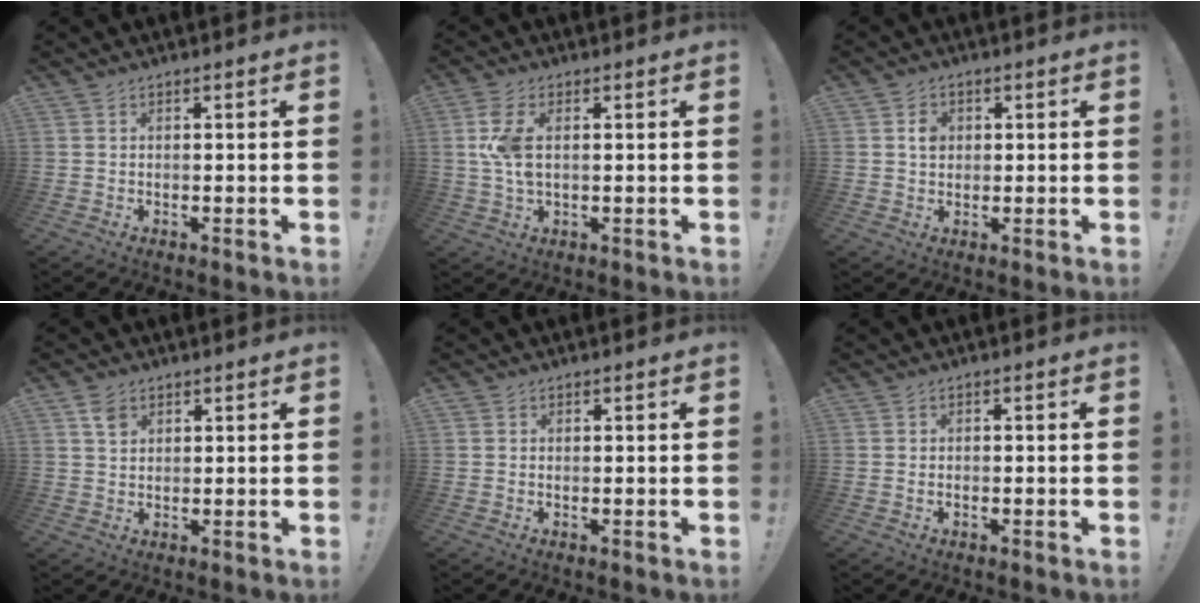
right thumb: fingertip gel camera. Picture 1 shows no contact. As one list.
[{"total": 7.9, "force": [1.0, 4.0, 6.8], "torque": [-0.135, -0.007, 0.013]}, {"total": 3.5, "force": [0.6, 2.9, 1.8], "torque": [-0.010, -0.003, 0.004]}, {"total": 3.3, "force": [1.8, 2.4, 1.4], "torque": [-0.010, -0.006, 0.032]}, {"total": 0.0}, {"total": 0.6, "force": [-0.3, 0.2, 0.5], "torque": [-0.010, 0.000, -0.006]}]